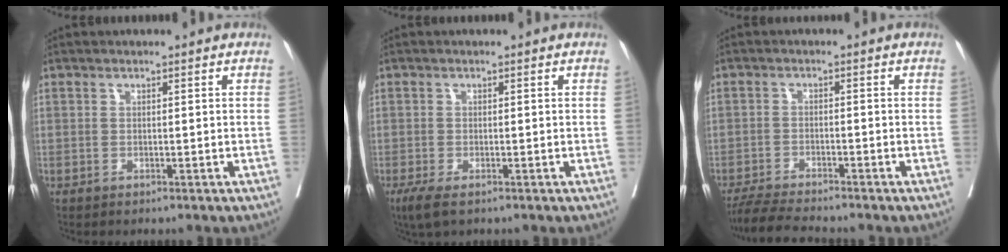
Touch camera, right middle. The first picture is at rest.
{"total": 3.0, "force": [-1.8, 0.9, 2.2], "torque": [-0.048, -0.010, -0.031]}
{"total": 6.0, "force": [-5.6, -0.3, 2.2], "torque": [-0.033, -0.023, -0.099]}